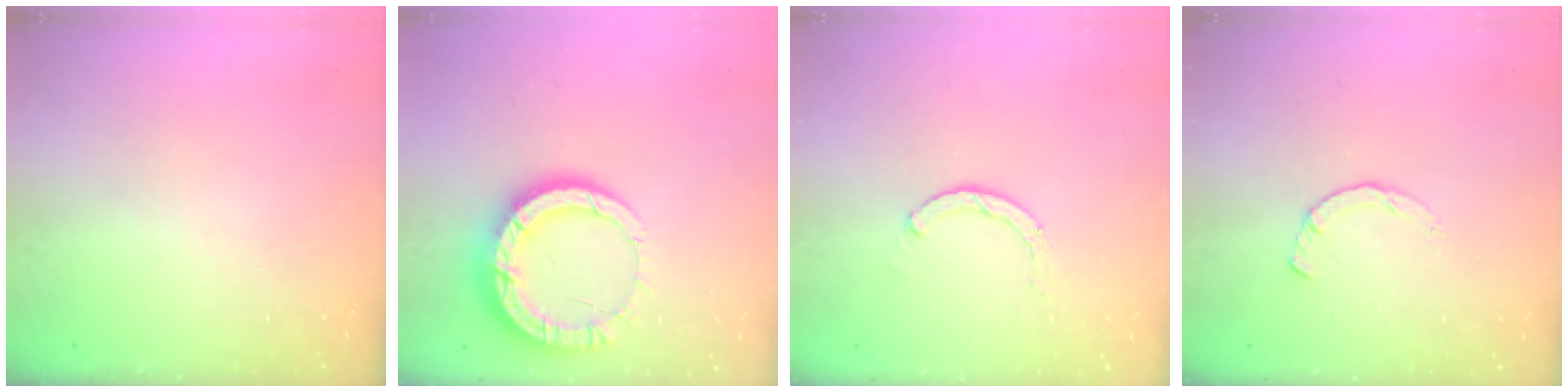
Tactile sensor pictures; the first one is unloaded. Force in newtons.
{"total": 13.5, "press": 13.4, "slide": 1.5}
{"total": 2.8, "press": 2.8, "slide": 0.5}
{"total": 2.3, "press": 2.3, "slide": 0.1}